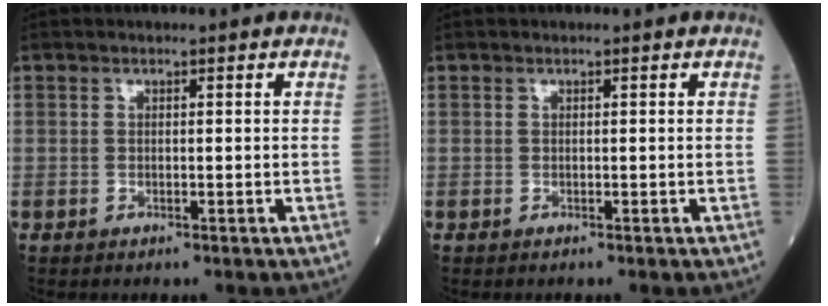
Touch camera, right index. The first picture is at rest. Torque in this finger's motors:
{"motor_torque": [0.08, 0.00, 0.04, 0.01]}